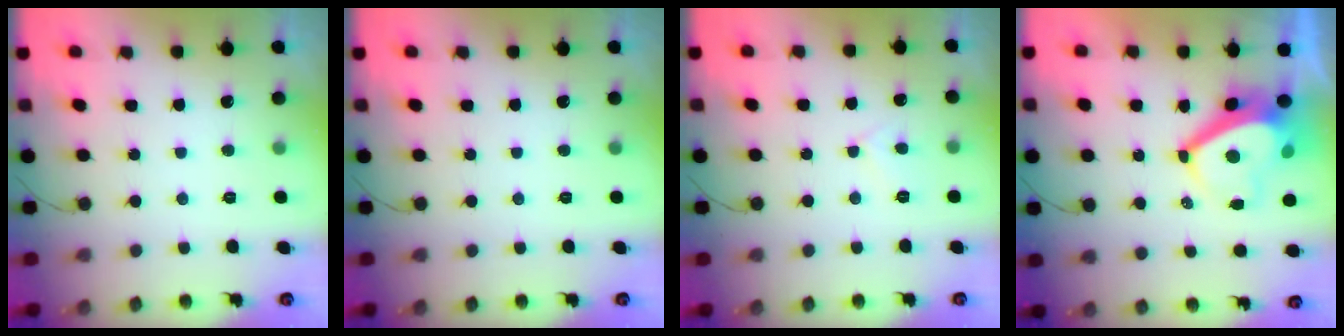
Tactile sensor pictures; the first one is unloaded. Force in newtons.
{"total": 0.0}
{"total": 4.1, "press": 4.1, "slide": 0.4}
{"total": 6.7, "press": 6.6, "slide": 0.9}